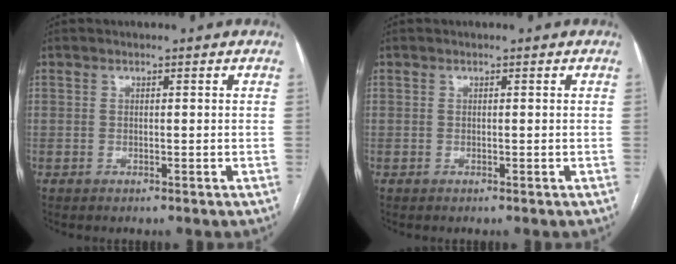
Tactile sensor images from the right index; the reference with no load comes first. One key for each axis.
{"total": 0.0}